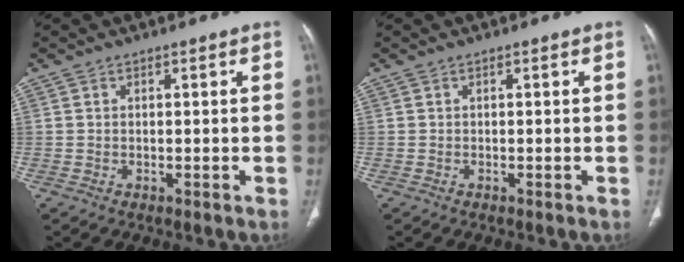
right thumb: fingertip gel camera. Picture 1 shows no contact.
{"total": 0.0}